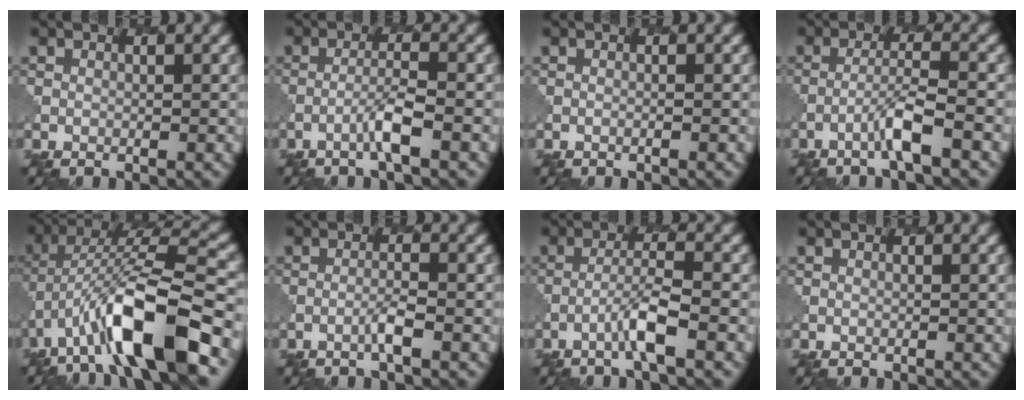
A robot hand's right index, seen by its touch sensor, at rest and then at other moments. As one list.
[{"total": 2.1, "force": [-0.9, -0.1, 1.9], "torque": [-0.037, 0.009, -0.025]}, {"total": 0.0}, {"total": 2.8, "force": [-1.5, 0.0, 2.4], "torque": [-0.044, 0.011, -0.037]}, {"total": 11.7, "force": [-5.2, 3.5, 9.8], "torque": [-0.177, 0.016, -0.089]}, {"total": 1.2, "force": [-0.5, -0.1, 1.1], "torque": [-0.019, 0.007, -0.013]}, {"total": 2.7, "force": [-1.3, 0.0, 2.4], "torque": [-0.047, 0.012, -0.033]}, {"total": 0.0}]